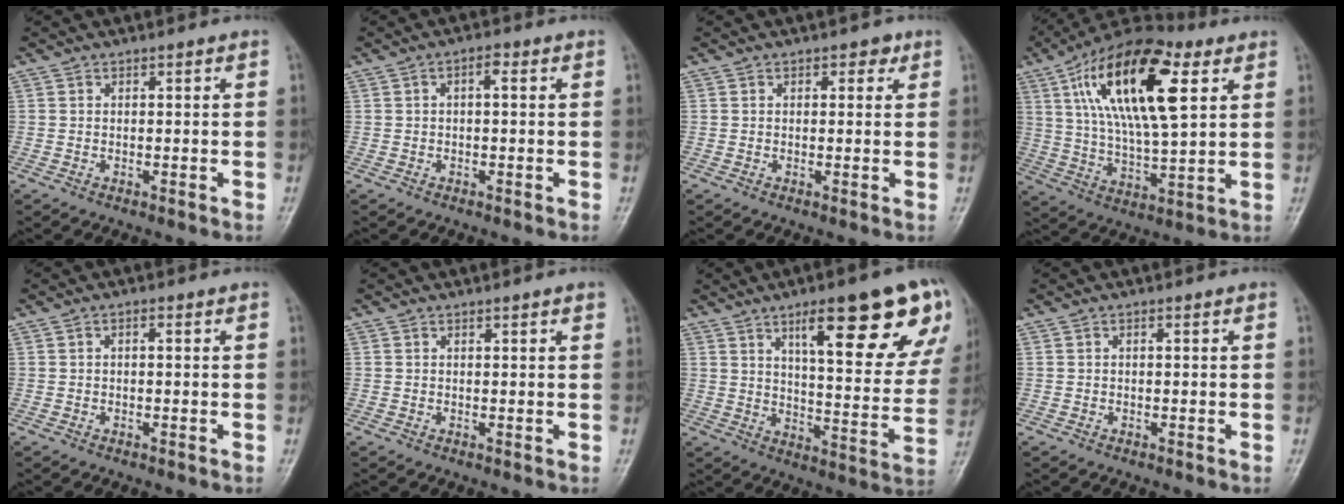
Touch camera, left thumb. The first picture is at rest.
{"total": 2.2, "force": [0.4, 1.0, 1.9], "torque": [-0.027, 0.008, 0.001]}
{"total": 2.4, "force": [1.1, 1.5, 1.5], "torque": [-0.003, 0.000, 0.011]}
{"total": 22.6, "force": [7.9, 8.9, 19.2], "torque": [-0.329, -0.009, 0.131]}
{"total": 1.1, "force": [0.2, 0.5, 0.9], "torque": [-0.014, 0.003, -0.001]}
{"total": 1.4, "force": [0.9, 0.4, 1.0], "torque": [-0.013, -0.001, 0.009]}
{"total": 23.5, "force": [12.2, 6.0, 19.1], "torque": [-0.228, -0.037, 0.176]}
{"total": 0.5, "force": [0.1, 0.2, 0.5], "torque": [-0.009, 0.001, 0.000]}